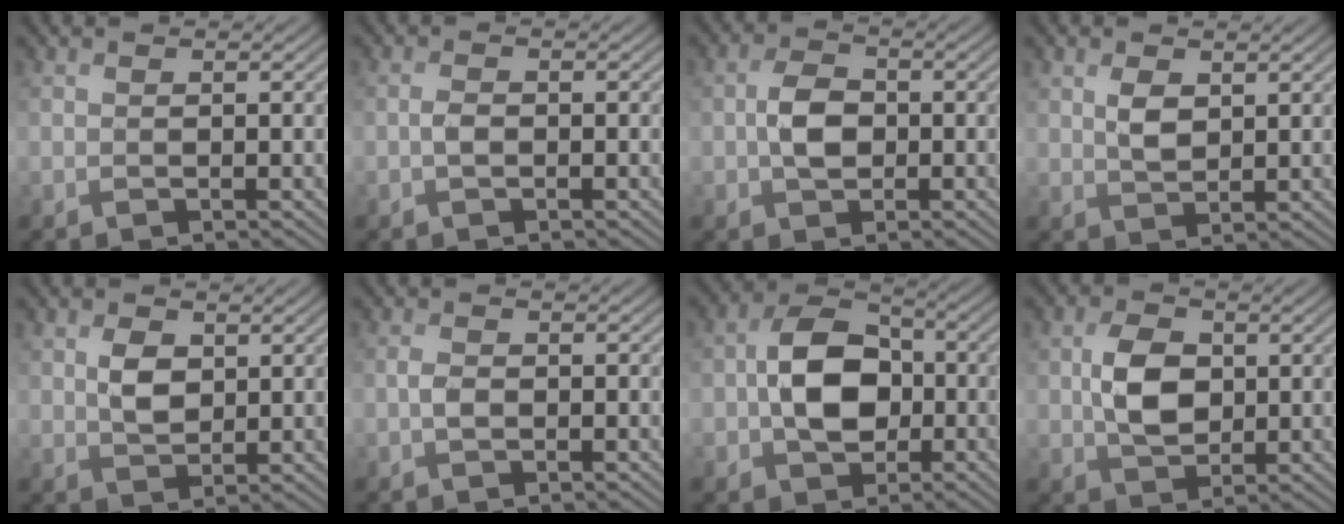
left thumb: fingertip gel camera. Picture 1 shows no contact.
{"total": 1.4, "force": [-0.5, 0.8, 1.0], "torque": [-0.020, 0.003, -0.012]}
{"total": 4.0, "force": [-0.5, 2.9, 2.7], "torque": [-0.057, 0.001, -0.015]}
{"total": 2.8, "force": [1.1, 1.7, 2.0], "torque": [-0.044, -0.004, 0.025]}
{"total": 3.5, "force": [1.1, 2.3, 2.4], "torque": [-0.053, -0.001, 0.022]}
{"total": 1.4, "force": [-0.5, 0.9, 1.0], "torque": [-0.024, 0.002, -0.011]}
{"total": 8.6, "force": [-0.9, 6.3, 5.8], "torque": [-0.112, 0.006, -0.027]}
{"total": 5.6, "force": [0.6, 4.0, 4.0], "torque": [-0.085, -0.001, 0.009]}